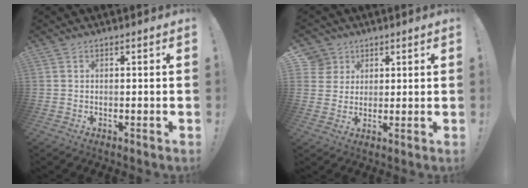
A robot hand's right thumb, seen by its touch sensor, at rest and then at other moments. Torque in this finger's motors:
{"motor_torque": [-0.13, 0.26, 0.11, -0.03, 0.00]}